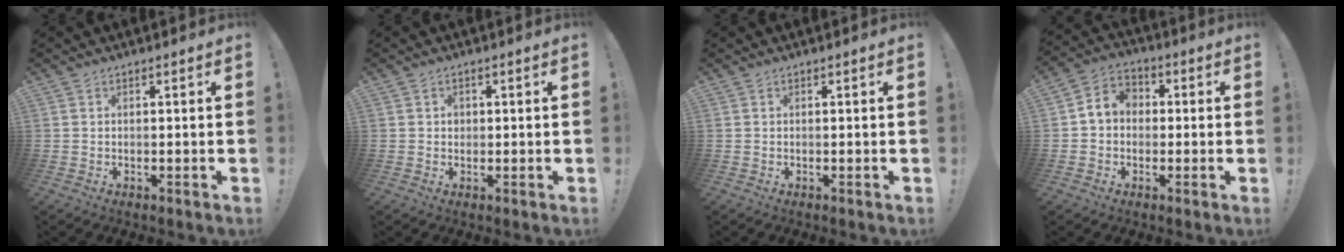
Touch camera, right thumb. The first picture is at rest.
{"total": 2.4, "force": [0.0, 2.1, 1.1], "torque": [-0.013, 0.002, -0.002]}
{"total": 0.0}
{"total": 6.2, "force": [-0.3, 5.5, 3.0], "torque": [-0.055, 0.023, 0.000]}